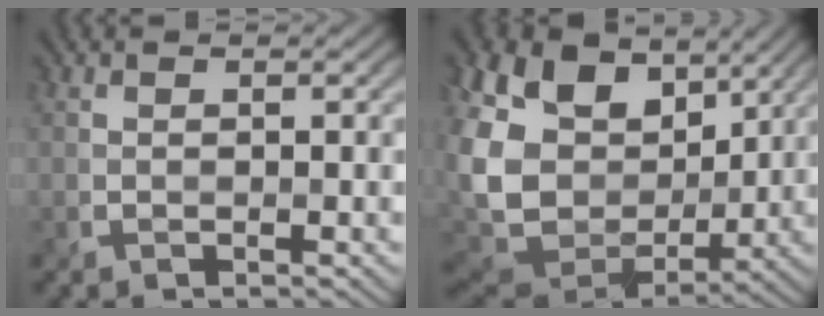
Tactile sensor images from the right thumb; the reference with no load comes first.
{"total": 18.2, "force": [4.0, 14.1, 10.9], "torque": [-0.280, -0.004, 0.106]}